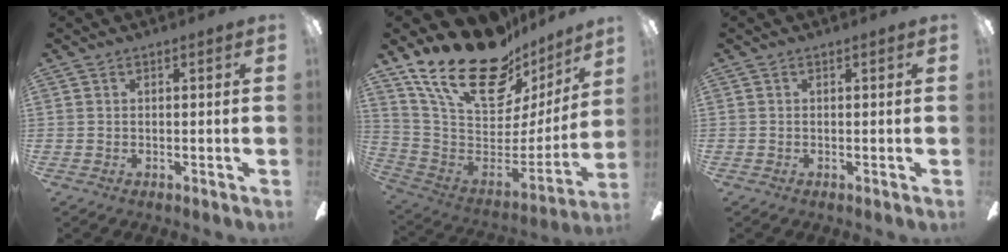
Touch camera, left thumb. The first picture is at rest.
{"total": 26.8, "force": [18.3, 12.4, 15.2], "torque": [-0.263, -0.121, 0.337]}
{"total": 0.0}